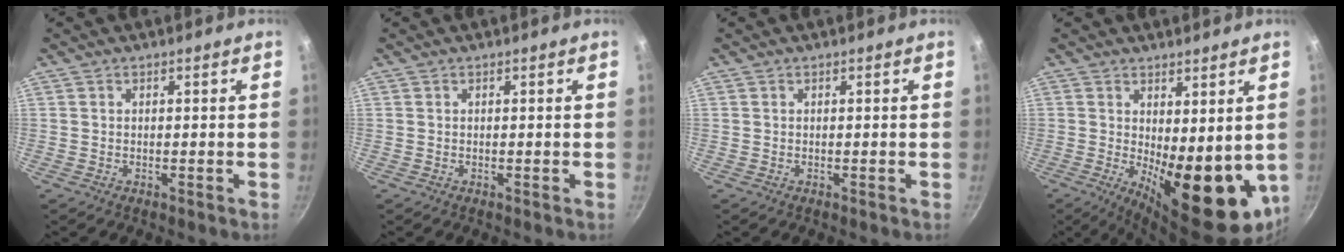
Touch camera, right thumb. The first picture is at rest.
{"total": 0.0}
{"total": 0.0}
{"total": 15.8, "force": [-0.3, 6.3, 14.4], "torque": [-0.166, -0.030, 0.013]}